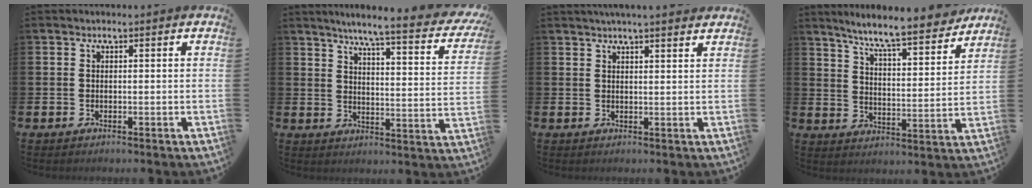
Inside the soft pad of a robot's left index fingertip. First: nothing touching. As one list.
[{"total": 5.9, "force": [5.0, -0.1, 3.0], "torque": [-0.065, -0.048, 0.074]}, {"total": 3.1, "force": [3.0, -0.3, 0.8], "torque": [-0.013, -0.012, 0.053]}, {"total": 8.4, "force": [7.8, 0.2, 3.0], "torque": [-0.084, -0.054, 0.133]}]